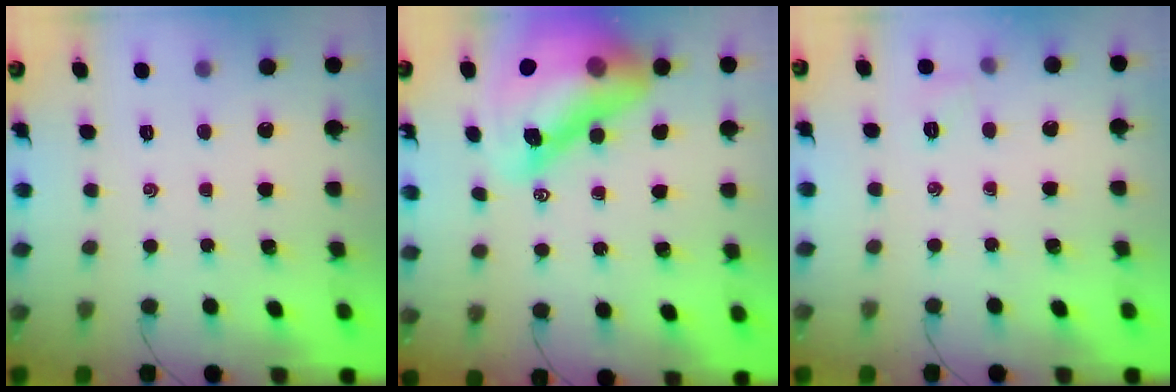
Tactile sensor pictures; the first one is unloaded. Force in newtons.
{"total": 22.8, "press": 22.0, "slide": 6.2}
{"total": 4.6, "press": 4.5, "slide": 1.3}